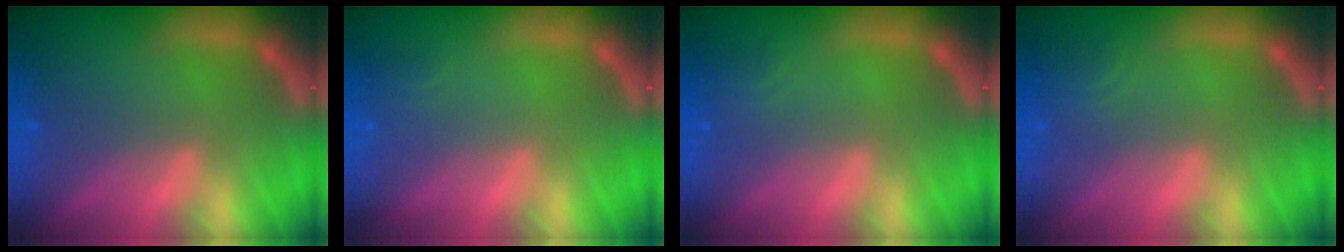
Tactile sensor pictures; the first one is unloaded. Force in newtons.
{"total": 0.9}
{"total": 1.4}
{"total": 1.9}